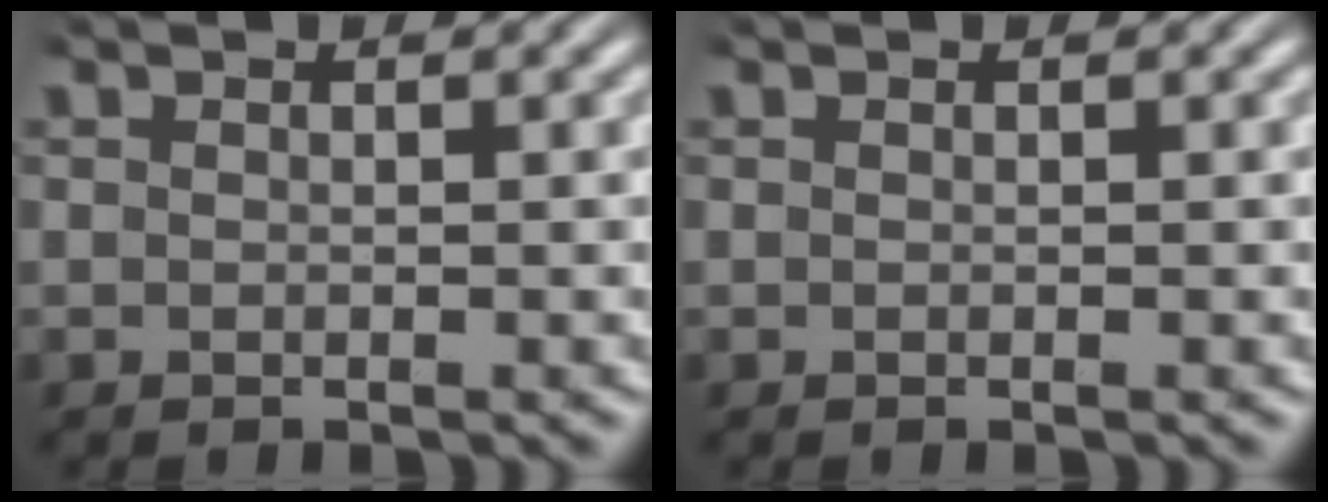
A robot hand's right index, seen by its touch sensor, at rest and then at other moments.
{"total": 0.0}